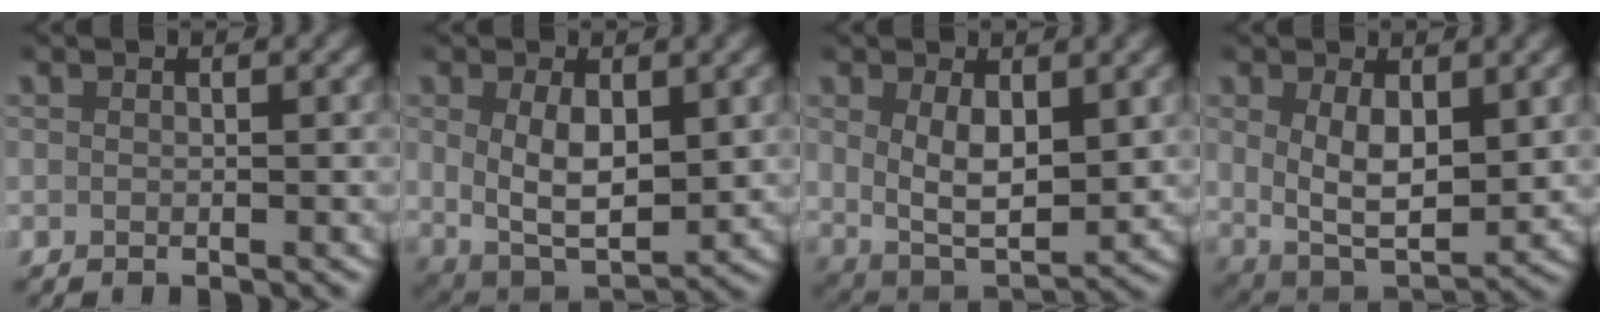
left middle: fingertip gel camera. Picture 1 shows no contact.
{"total": 7.3, "force": [-0.1, 5.1, 5.2], "torque": [-0.103, -0.034, 0.012]}
{"total": 6.6, "force": [0.3, 4.5, 4.9], "torque": [-0.099, -0.033, 0.017]}
{"total": 7.3, "force": [-0.1, 5.2, 5.2], "torque": [-0.109, -0.039, 0.014]}